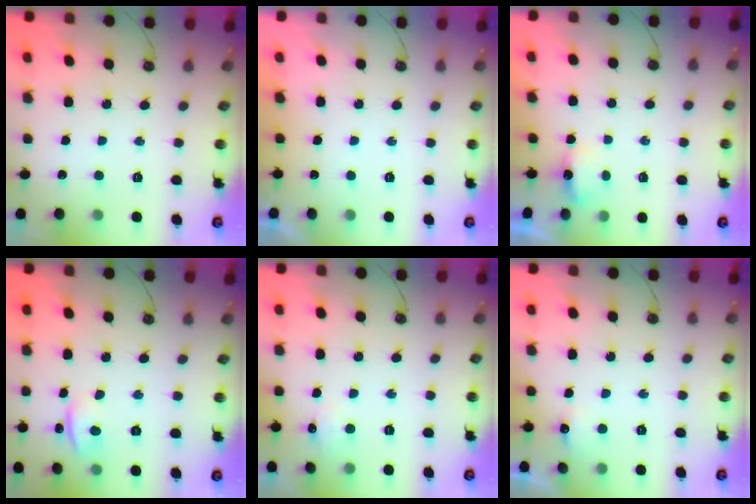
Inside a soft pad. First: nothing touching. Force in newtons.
{"total": 0.0}
{"total": 3.1, "press": 3.0, "slide": 0.5}
{"total": 1.5, "press": 1.3, "slide": 0.7}
{"total": 6.3, "press": 6.3, "slide": 0.8}
{"total": 5.1, "press": 5.1, "slide": 0.7}